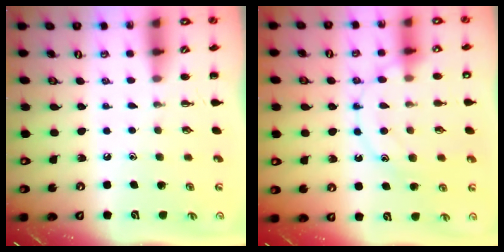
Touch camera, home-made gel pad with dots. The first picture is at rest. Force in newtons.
{"total": 12.6, "press": 12.6, "slide": 0.6}